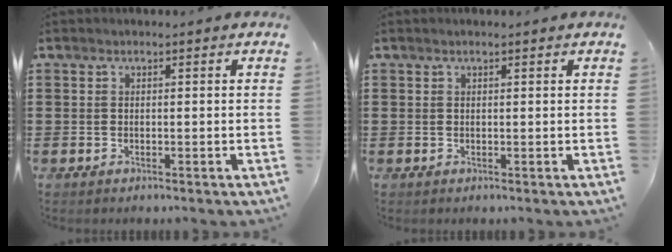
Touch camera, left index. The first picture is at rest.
{"total": 0.6, "force": [0.4, 0.0, 0.5], "torque": [-0.009, -0.001, 0.007]}